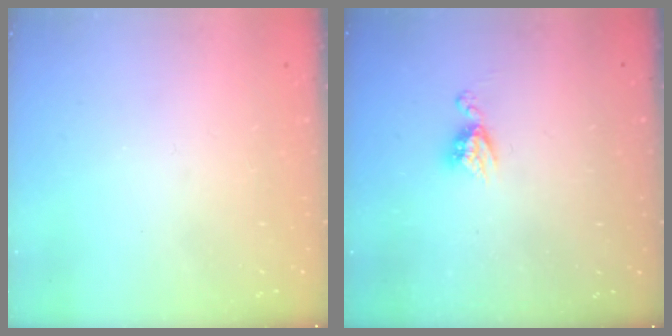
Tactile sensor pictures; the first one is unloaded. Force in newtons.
{"total": 5.3, "press": 5.3, "slide": 0.5}